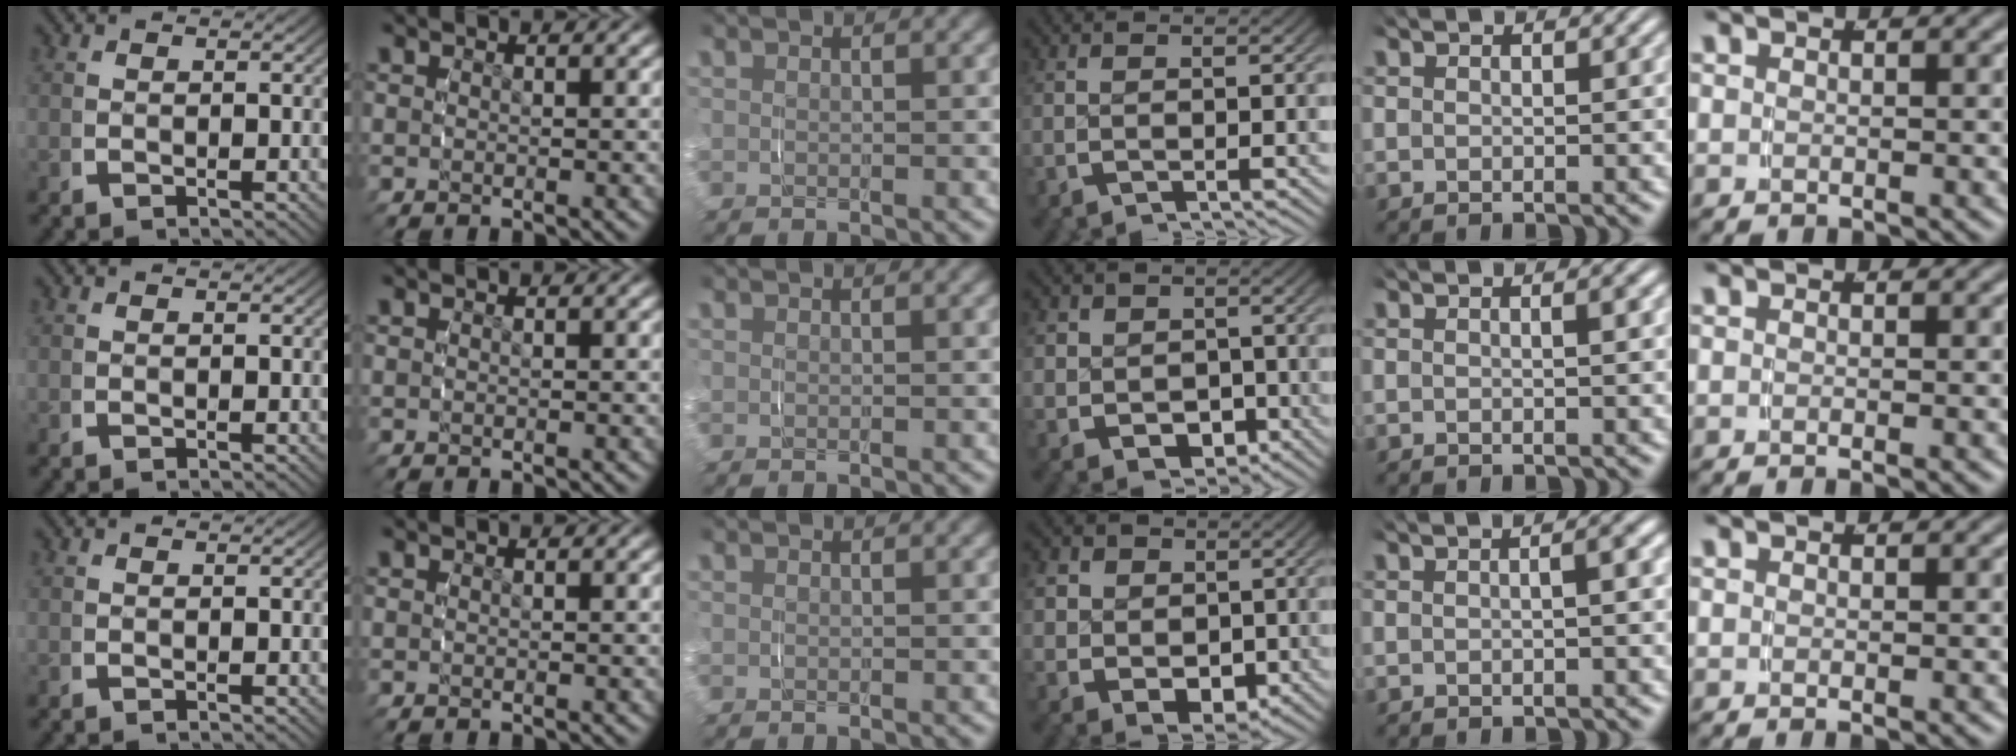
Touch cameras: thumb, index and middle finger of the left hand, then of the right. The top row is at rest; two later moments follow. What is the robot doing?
{"motion": "grasp_and_lifting", "object": "paper towel"}